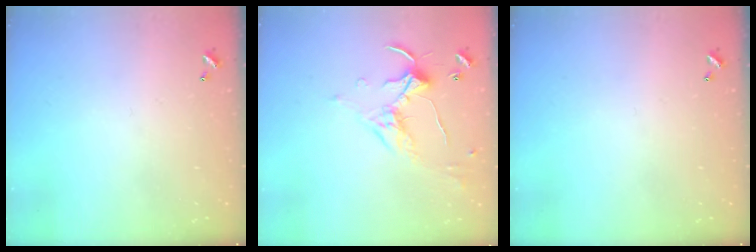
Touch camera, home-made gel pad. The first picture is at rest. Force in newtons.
{"total": 1.2, "press": 0.8, "slide": 0.8}
{"total": 0.0}